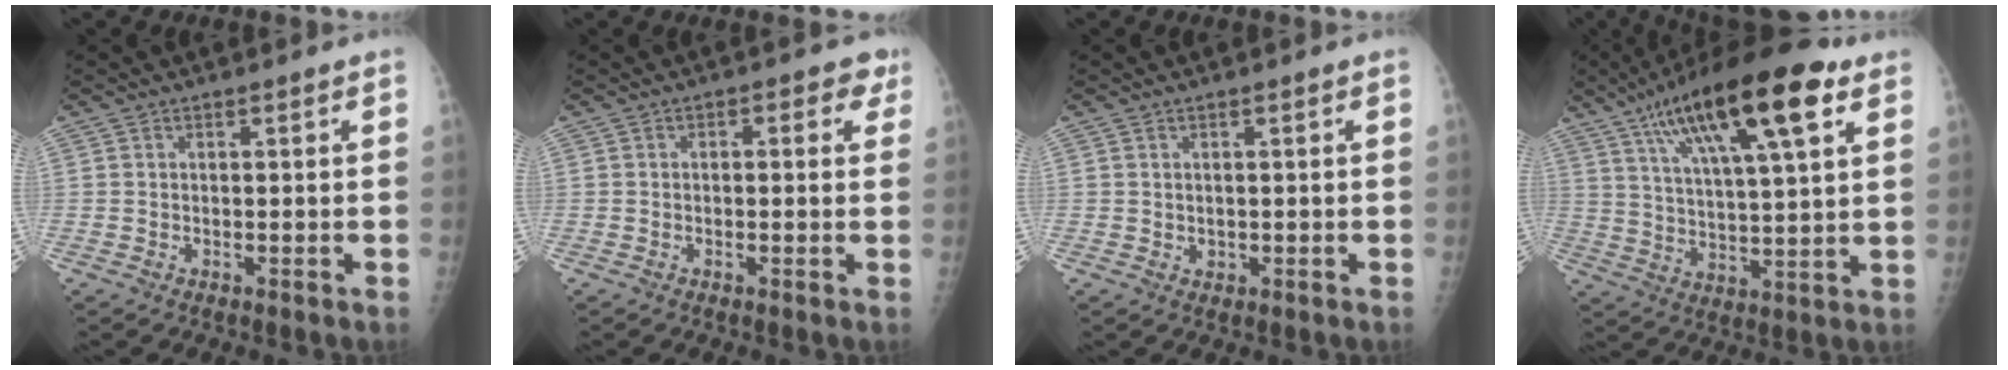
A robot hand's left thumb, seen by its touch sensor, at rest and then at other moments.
{"total": 3.6, "force": [1.2, 2.1, 2.7], "torque": [-0.006, 0.003, 0.004]}
{"total": 1.0, "force": [0.3, 0.8, 0.5], "torque": [-0.004, -0.003, 0.007]}
{"total": 22.0, "force": [11.3, 5.9, 17.9], "torque": [-0.287, -0.014, 0.187]}